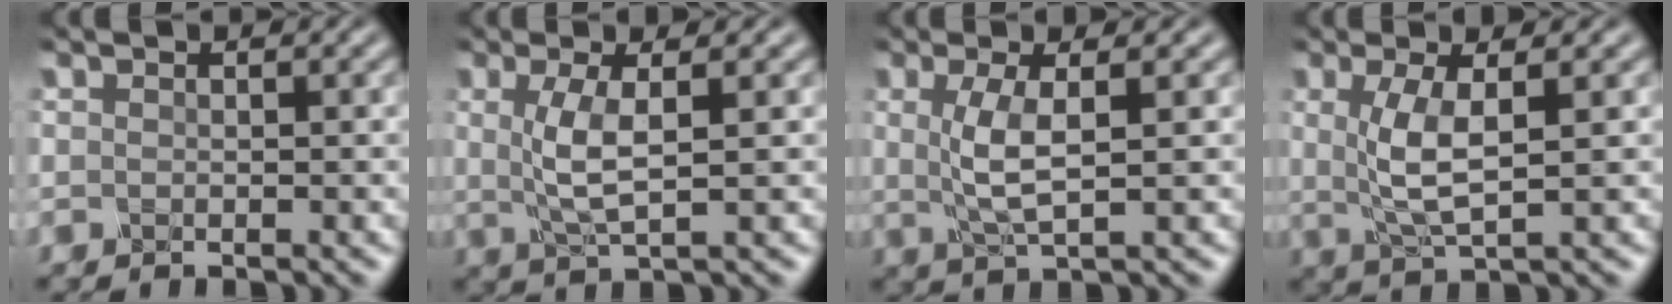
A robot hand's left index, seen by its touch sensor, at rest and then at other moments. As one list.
[{"total": 3.7, "force": [0.6, 0.9, 3.5], "torque": [-0.077, -0.002, 0.014]}, {"total": 3.7, "force": [0.6, 0.8, 3.5], "torque": [-0.076, -0.002, 0.013]}, {"total": 4.4, "force": [0.7, 1.1, 4.2], "torque": [-0.089, -0.001, 0.018]}]